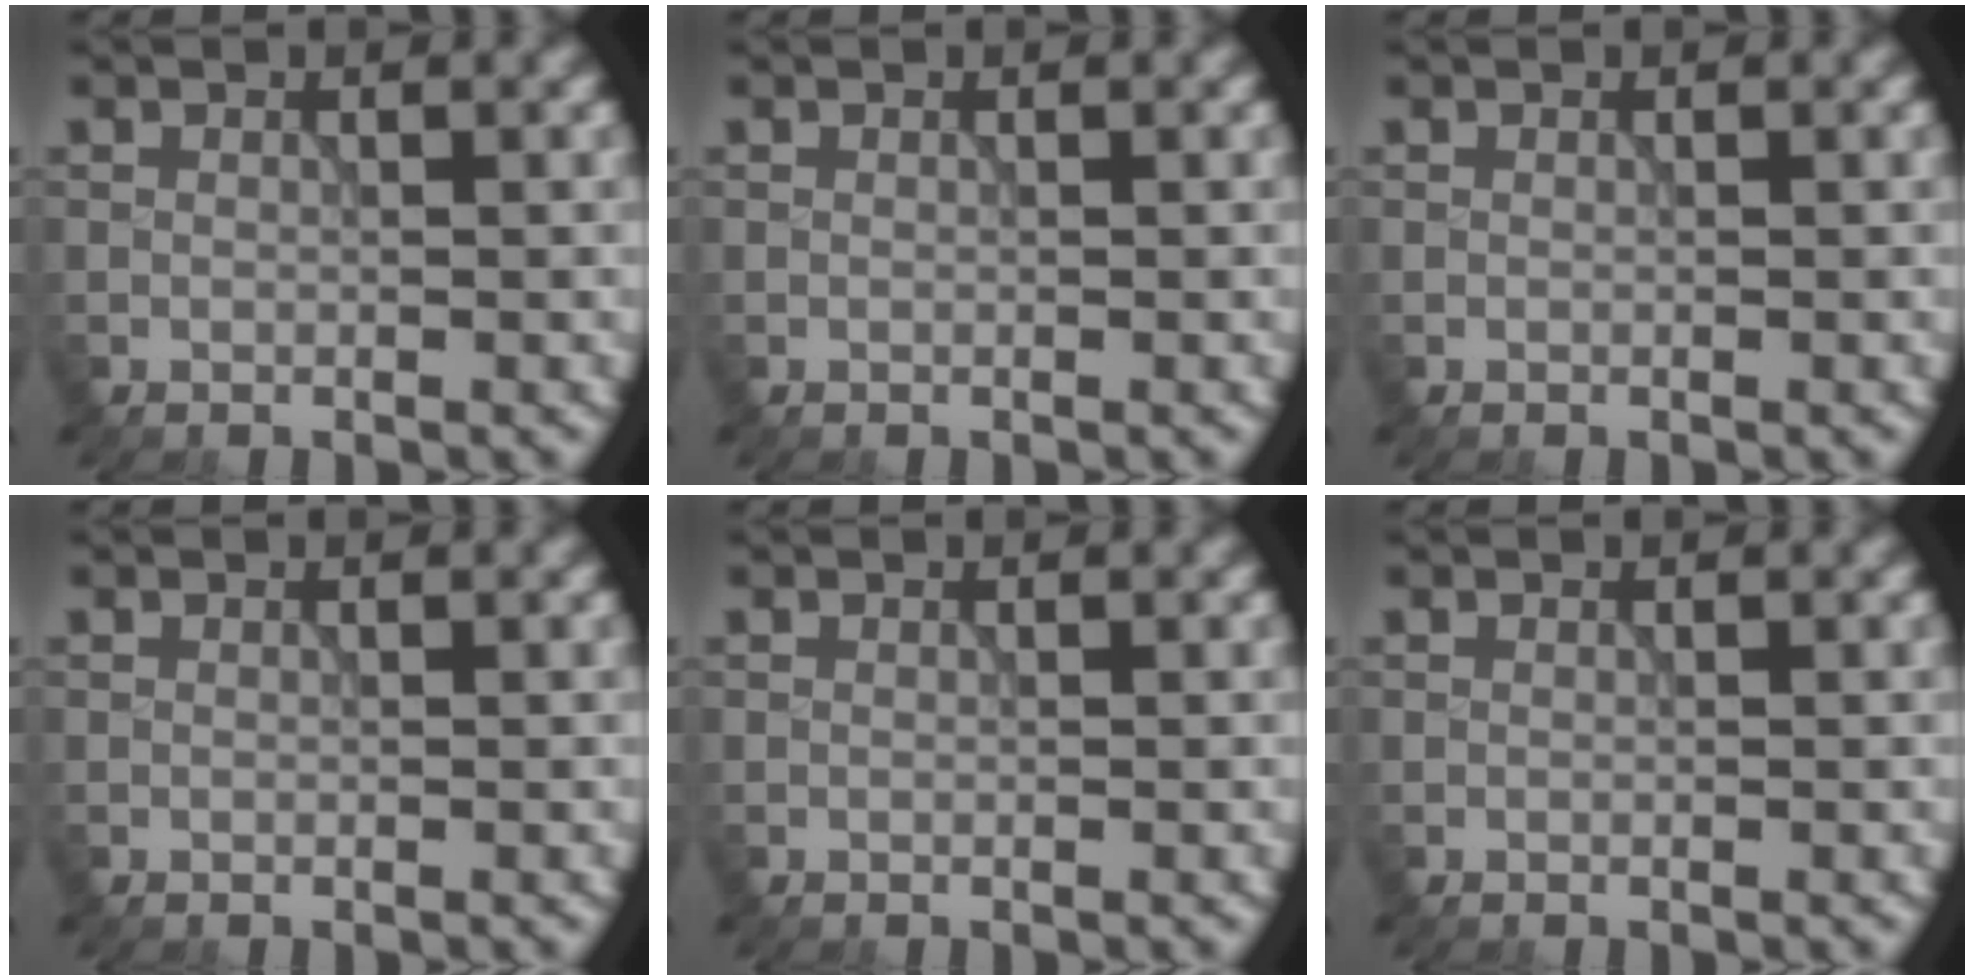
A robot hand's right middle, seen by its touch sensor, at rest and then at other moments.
{"total": 0.0}
{"total": 0.0}
{"total": 0.0}
{"total": 0.0}
{"total": 0.0}